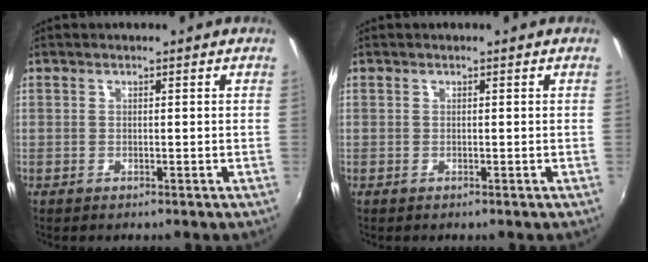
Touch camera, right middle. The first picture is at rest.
{"total": 0.0}